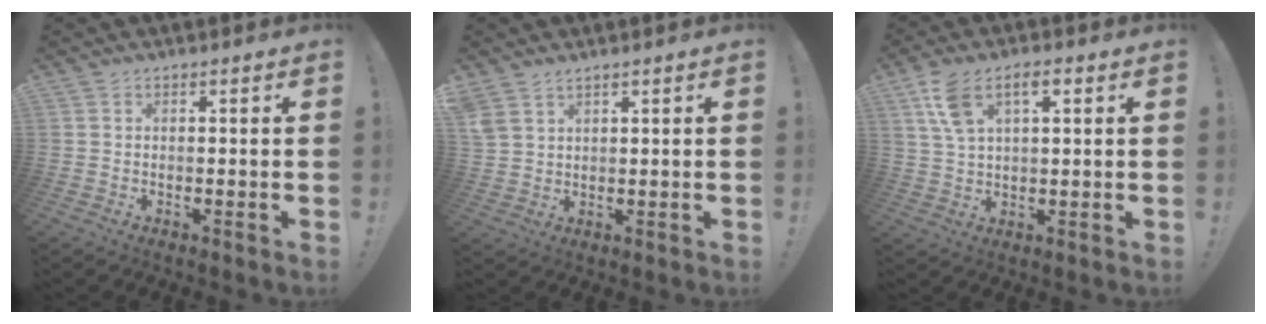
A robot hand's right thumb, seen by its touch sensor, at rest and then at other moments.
{"total": 3.9, "force": [3.0, 1.7, 1.7], "torque": [-0.033, -0.016, 0.060]}
{"total": 10.0, "force": [4.2, 5.0, 7.5], "torque": [-0.139, 0.001, 0.079]}